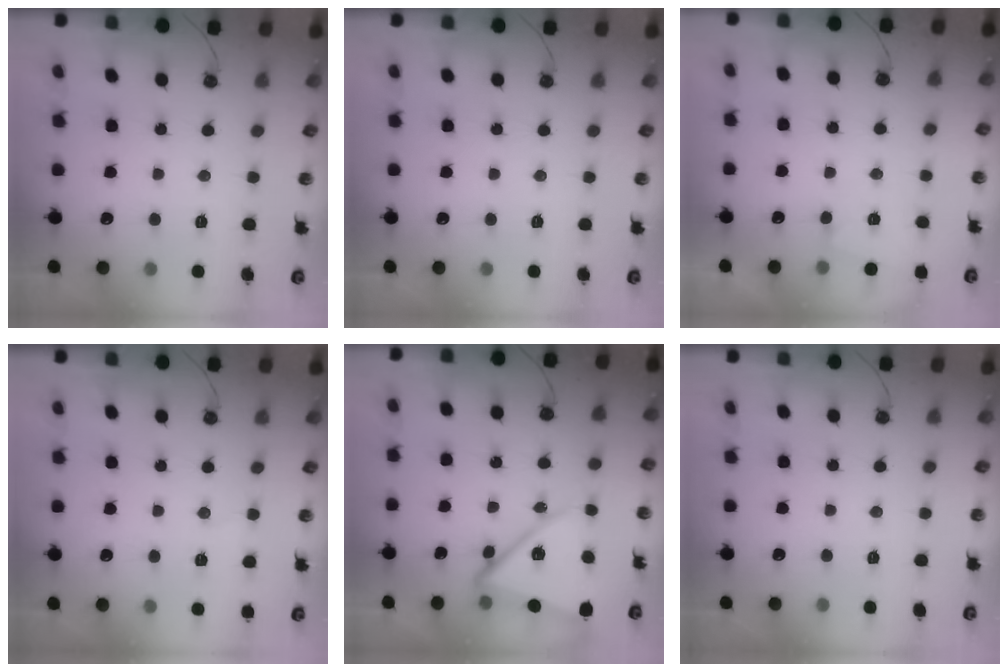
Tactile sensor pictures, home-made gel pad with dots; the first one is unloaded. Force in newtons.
{"total": 0.0}
{"total": 1.7, "press": 1.7, "slide": 0.5}
{"total": 3.8, "press": 3.5, "slide": 1.6}
{"total": 13.2, "press": 13.2, "slide": 1.0}
{"total": 0.0}